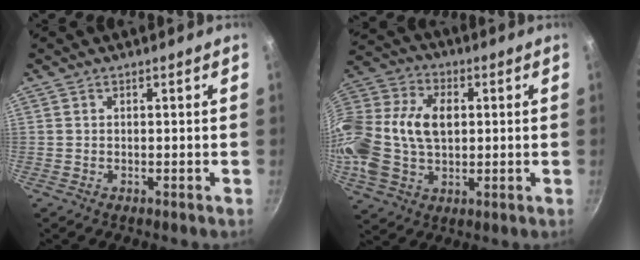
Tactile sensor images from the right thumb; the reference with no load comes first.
{"total": 20.9, "force": [1.6, 14.3, 15.1], "torque": [-0.308, 0.031, 0.021]}